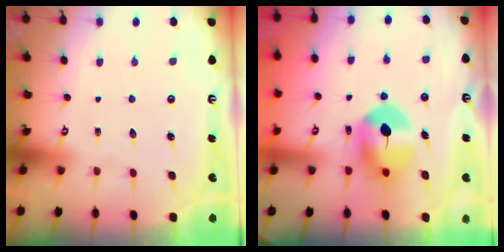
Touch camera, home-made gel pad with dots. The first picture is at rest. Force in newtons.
{"total": 9.7, "press": 9.6, "slide": 1.6}